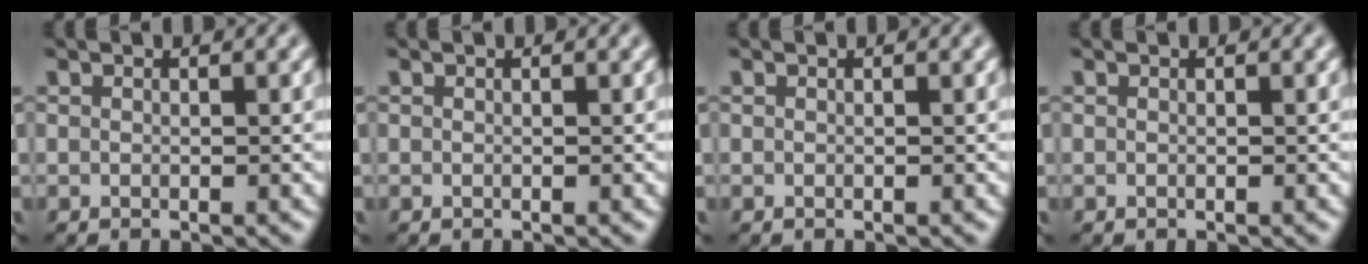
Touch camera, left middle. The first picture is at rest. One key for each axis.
{"total": 0.0}
{"total": 0.0}
{"total": 0.0}